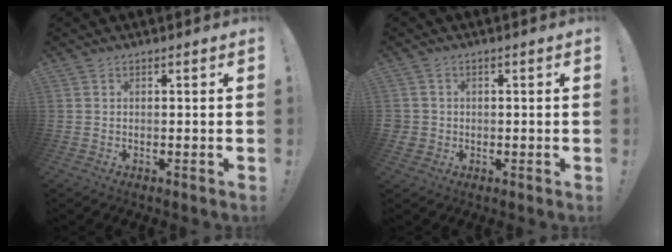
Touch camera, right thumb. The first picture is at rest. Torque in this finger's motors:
{"motor_torque": [-0.20, 0.22, 0.10, -0.12, 0.10]}